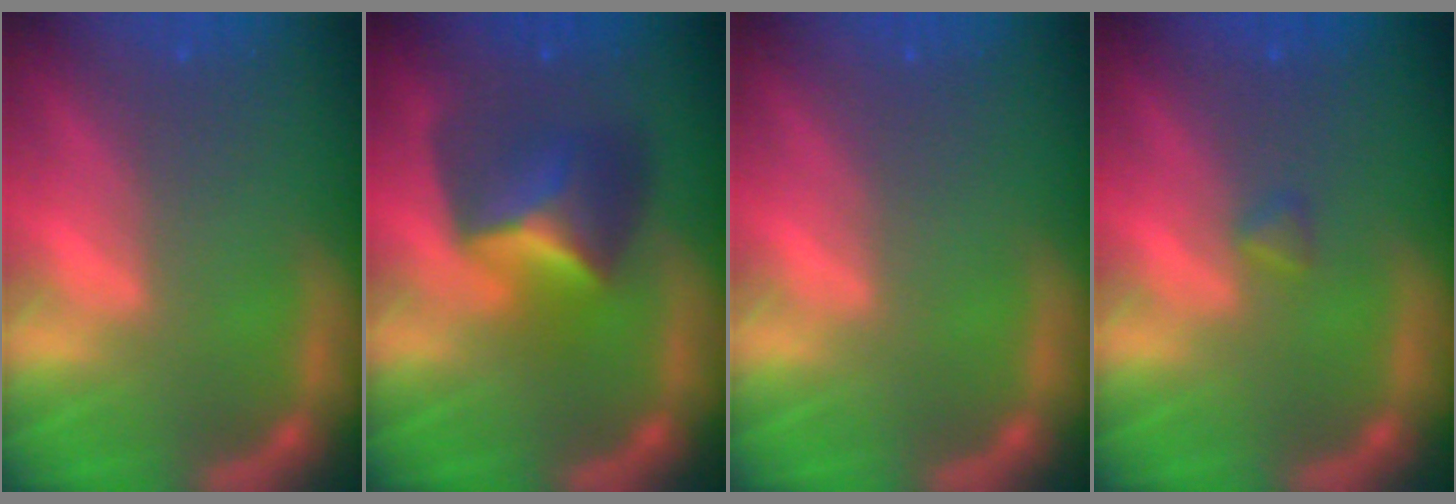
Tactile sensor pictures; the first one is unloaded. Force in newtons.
{"total": 5.9}
{"total": 0.0}
{"total": 0.9}